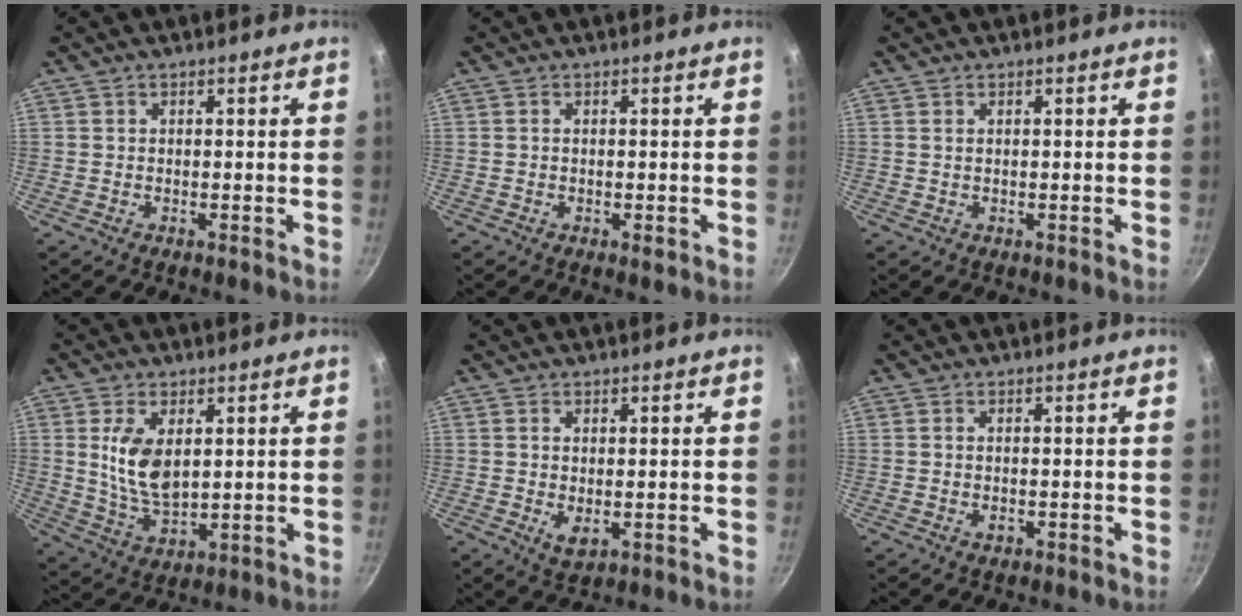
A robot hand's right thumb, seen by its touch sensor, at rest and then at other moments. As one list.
[{"total": 1.1, "force": [-0.4, 0.5, 0.9], "torque": [-0.016, -0.001, -0.004]}, {"total": 0.5, "force": [0.3, 0.3, 0.3], "torque": [-0.007, 0.000, 0.006]}, {"total": 9.9, "force": [2.3, 5.5, 7.8], "torque": [-0.144, -0.022, 0.053]}, {"total": 3.2, "force": [-0.2, 1.8, 2.6], "torque": [-0.047, -0.012, 0.004]}, {"total": 1.1, "force": [-0.3, 0.7, 0.8], "torque": [-0.015, 0.001, -0.003]}]